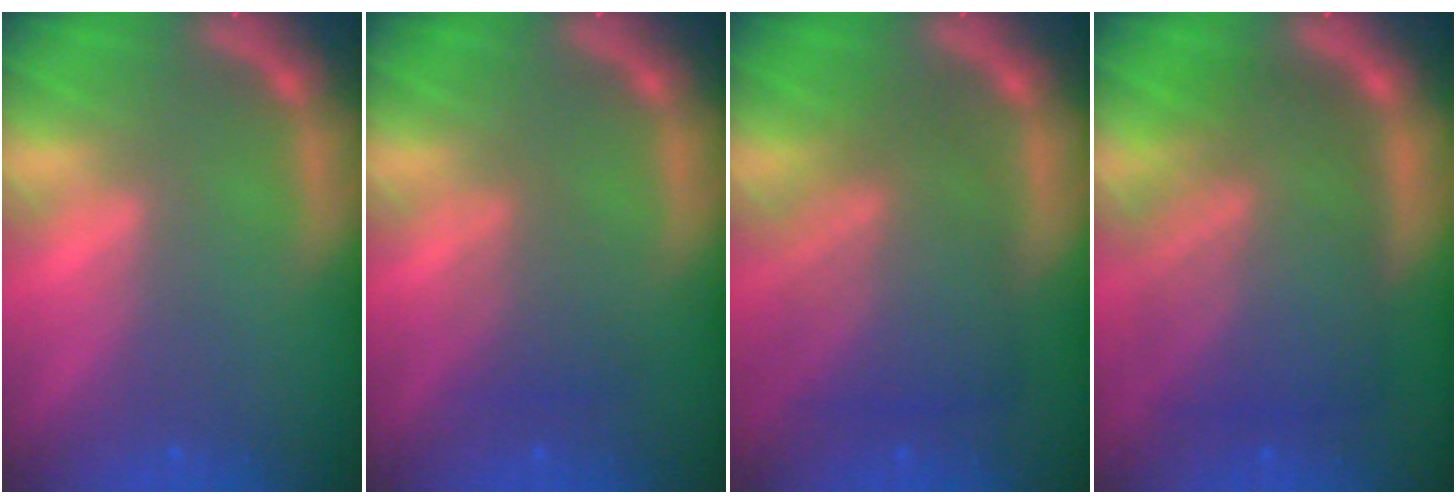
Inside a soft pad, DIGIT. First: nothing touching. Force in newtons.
{"total": 2.5}
{"total": 7.6}
{"total": 10.0}